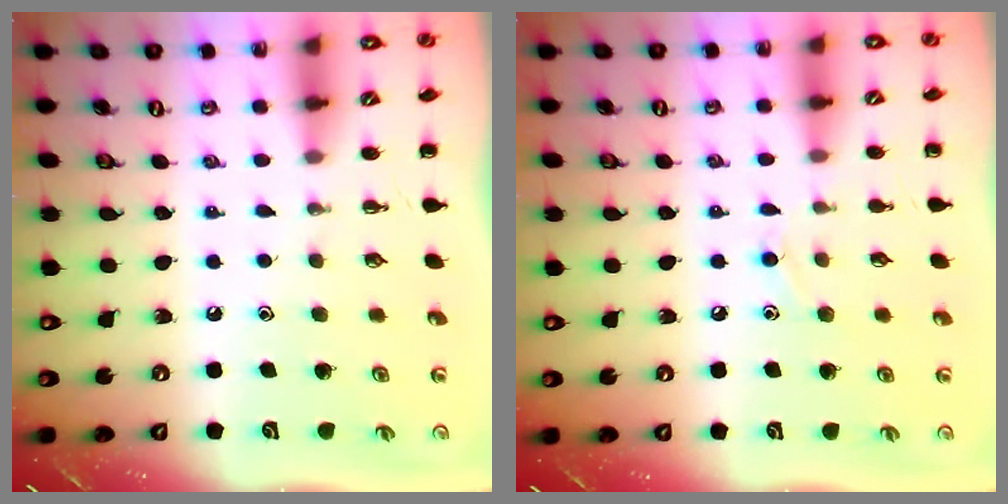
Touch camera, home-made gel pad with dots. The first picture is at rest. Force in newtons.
{"total": 7.6, "press": 7.3, "slide": 2.3}